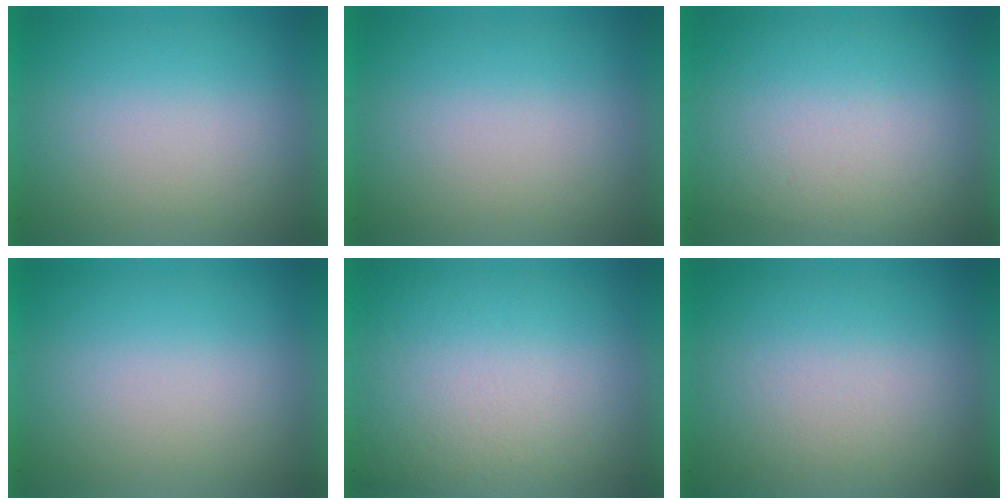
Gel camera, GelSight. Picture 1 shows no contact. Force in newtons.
{"total": 0.0}
{"total": 2.6}
{"total": 0.0}
{"total": 3.6}
{"total": 2.7}